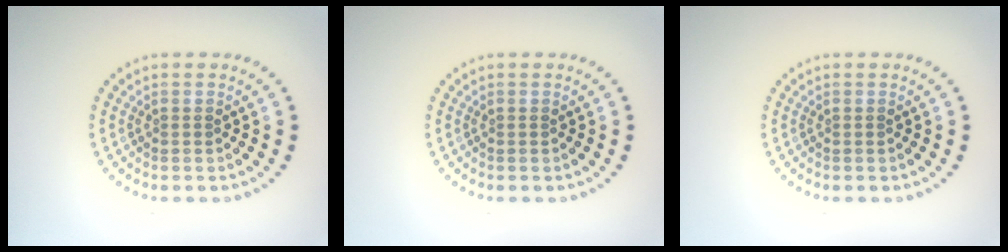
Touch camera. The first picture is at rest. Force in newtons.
{"total": 0.0}
{"total": 0.0}